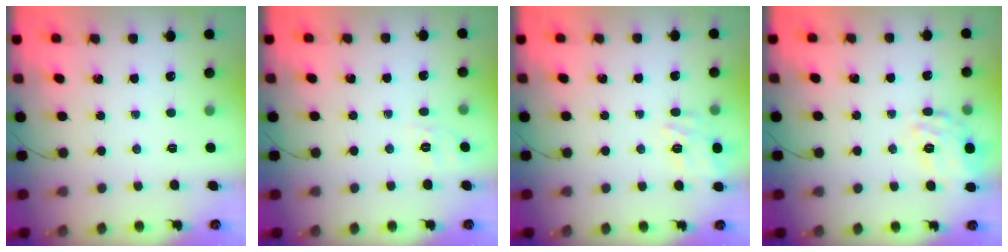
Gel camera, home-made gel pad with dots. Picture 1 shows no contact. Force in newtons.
{"total": 1.8, "press": 0.0, "slide": 1.8}
{"total": 13.6, "press": 13.5, "slide": 1.1}
{"total": 12.0, "press": 11.8, "slide": 1.9}